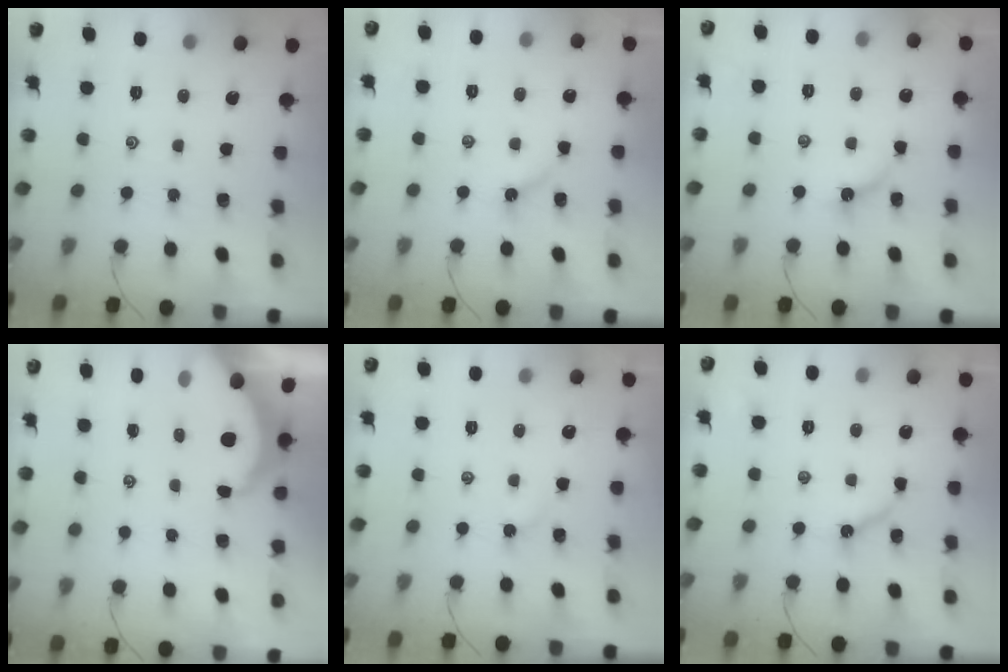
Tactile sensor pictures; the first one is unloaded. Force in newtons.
{"total": 3.0, "press": 3.0, "slide": 0.3}
{"total": 5.0, "press": 5.0, "slide": 0.6}
{"total": 5.1, "press": 5.1, "slide": 0.3}
{"total": 2.7, "press": 2.7, "slide": 0.3}
{"total": 5.5, "press": 5.5, "slide": 0.5}